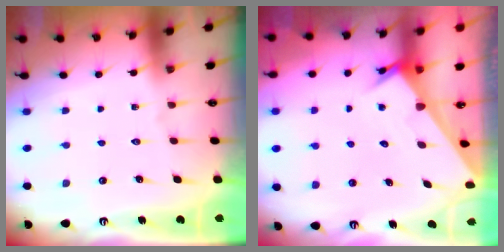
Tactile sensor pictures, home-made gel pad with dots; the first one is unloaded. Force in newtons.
{"total": 2.4, "press": 2.4, "slide": 0.1}